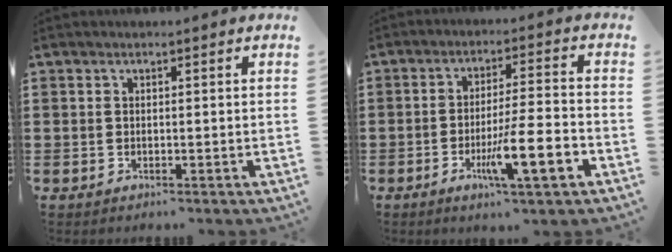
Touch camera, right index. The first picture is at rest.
{"total": 9.2, "force": [-3.9, 1.1, 8.2], "torque": [-0.144, -0.004, -0.068]}